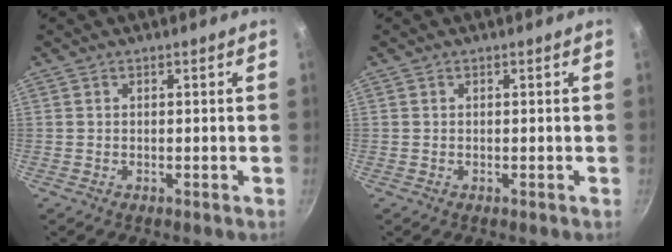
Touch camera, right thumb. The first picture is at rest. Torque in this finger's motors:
{"motor_torque": [0.00, 0.00, 0.05, 0.09, 0.00]}